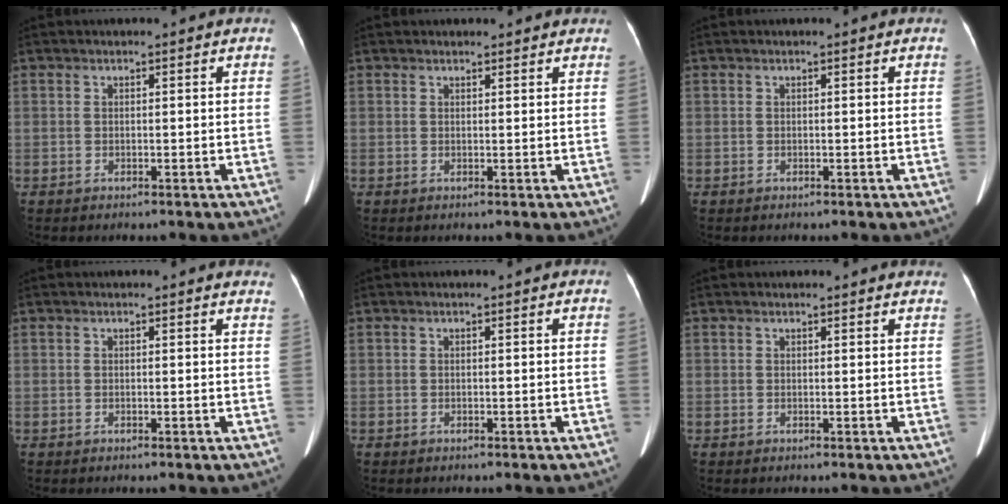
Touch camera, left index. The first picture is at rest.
{"total": 3.2, "force": [3.0, 0.8, 0.9], "torque": [-0.008, 0.004, 0.031]}
{"total": 0.0}
{"total": 3.4, "force": [3.2, 0.6, 0.8], "torque": [-0.003, -0.013, 0.015]}
{"total": 0.0}
{"total": 4.5, "force": [4.3, 0.7, 1.1], "torque": [-0.006, -0.002, 0.033]}